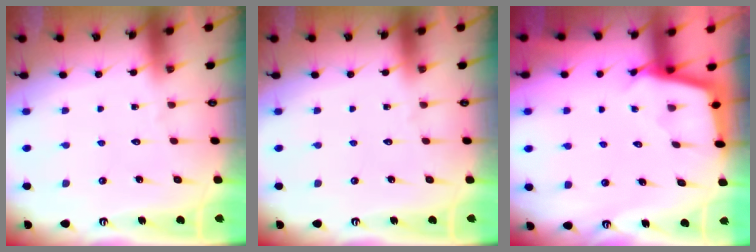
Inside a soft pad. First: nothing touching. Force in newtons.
{"total": 0.0}
{"total": 2.5, "press": 2.5, "slide": 0.1}